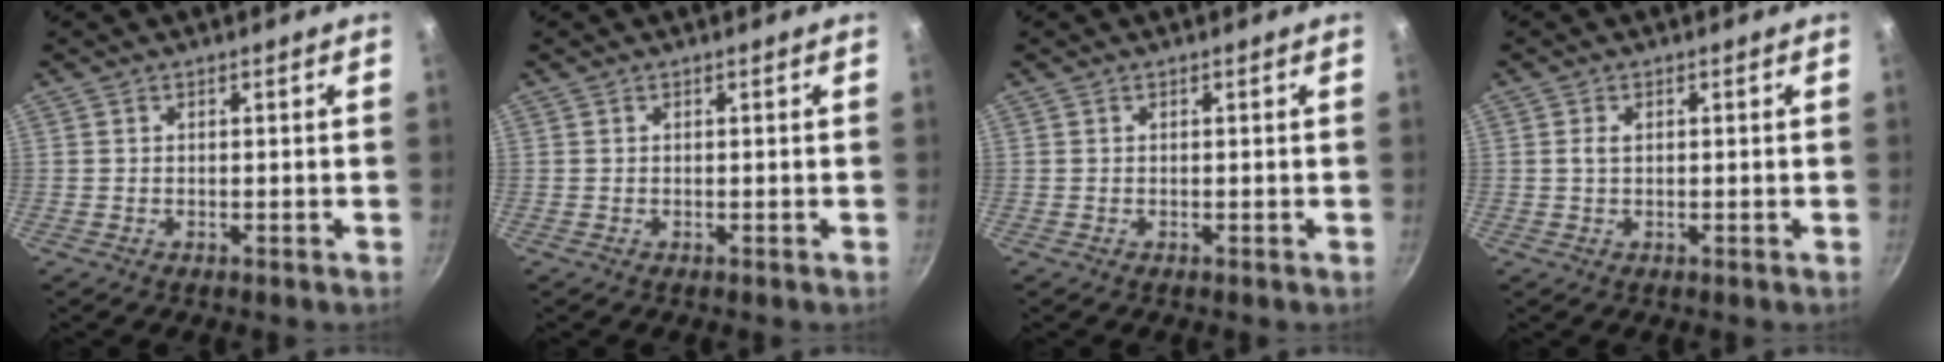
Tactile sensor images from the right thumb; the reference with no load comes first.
{"total": 0.0}
{"total": 0.0}
{"total": 1.5, "force": [0.2, 1.0, 1.2], "torque": [-0.020, 0.003, 0.003]}